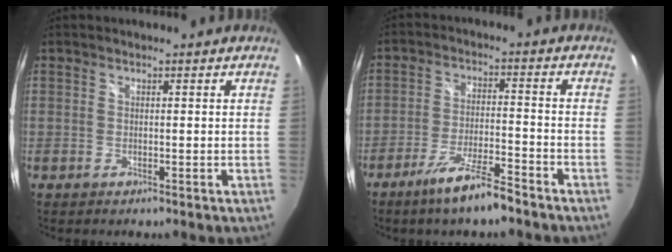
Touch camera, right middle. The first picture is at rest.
{"total": 8.7, "force": [-6.6, 0.8, 5.7], "torque": [-0.120, -0.008, -0.112]}